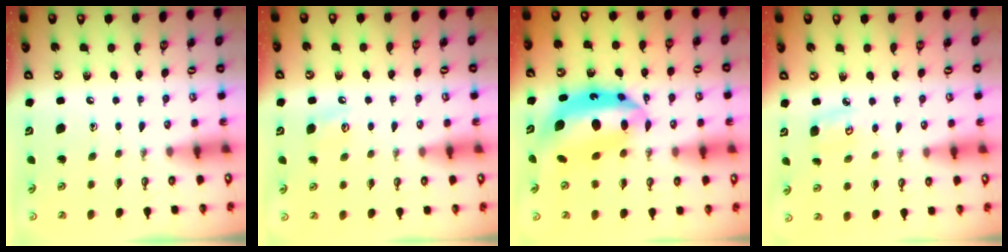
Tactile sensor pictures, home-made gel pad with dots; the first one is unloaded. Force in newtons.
{"total": 2.8, "press": 2.7, "slide": 0.5}
{"total": 15.1, "press": 15.0, "slide": 2.0}
{"total": 4.9, "press": 4.9, "slide": 0.5}